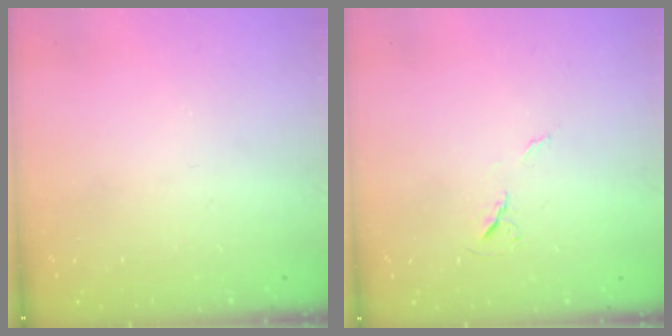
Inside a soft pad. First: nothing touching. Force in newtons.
{"total": 5.8, "press": 5.4, "slide": 2.2}